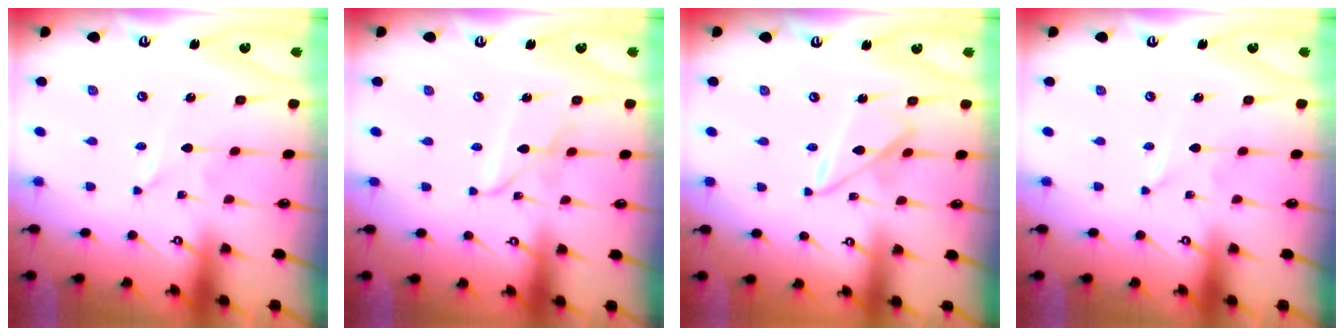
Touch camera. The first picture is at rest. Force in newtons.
{"total": 5.0, "press": 4.9, "slide": 0.4}
{"total": 9.1, "press": 9.1, "slide": 0.5}
{"total": 0.0}